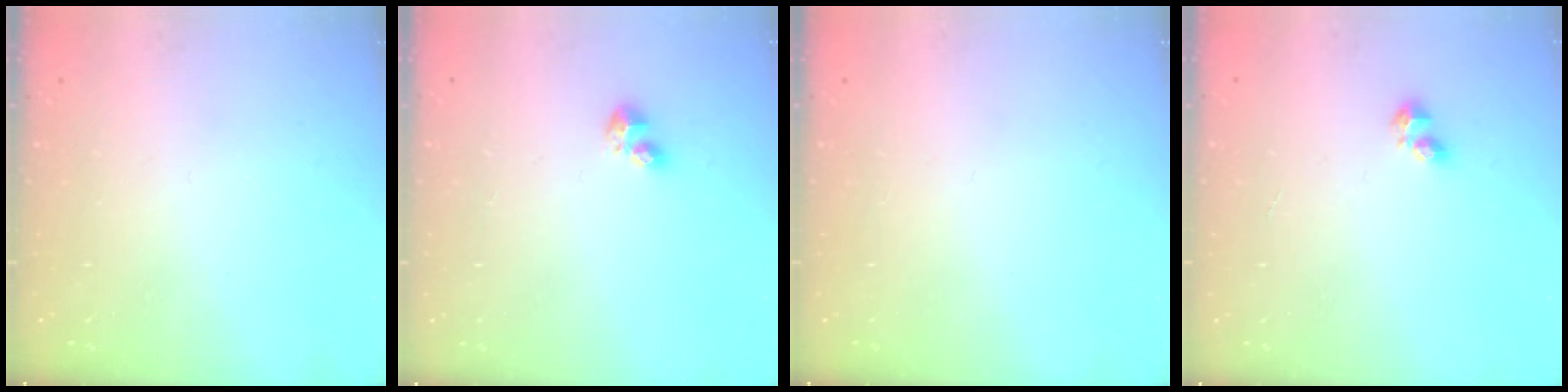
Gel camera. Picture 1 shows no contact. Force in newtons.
{"total": 4.6, "press": 4.6, "slide": 0.6}
{"total": 0.0}
{"total": 2.1, "press": 2.0, "slide": 0.8}